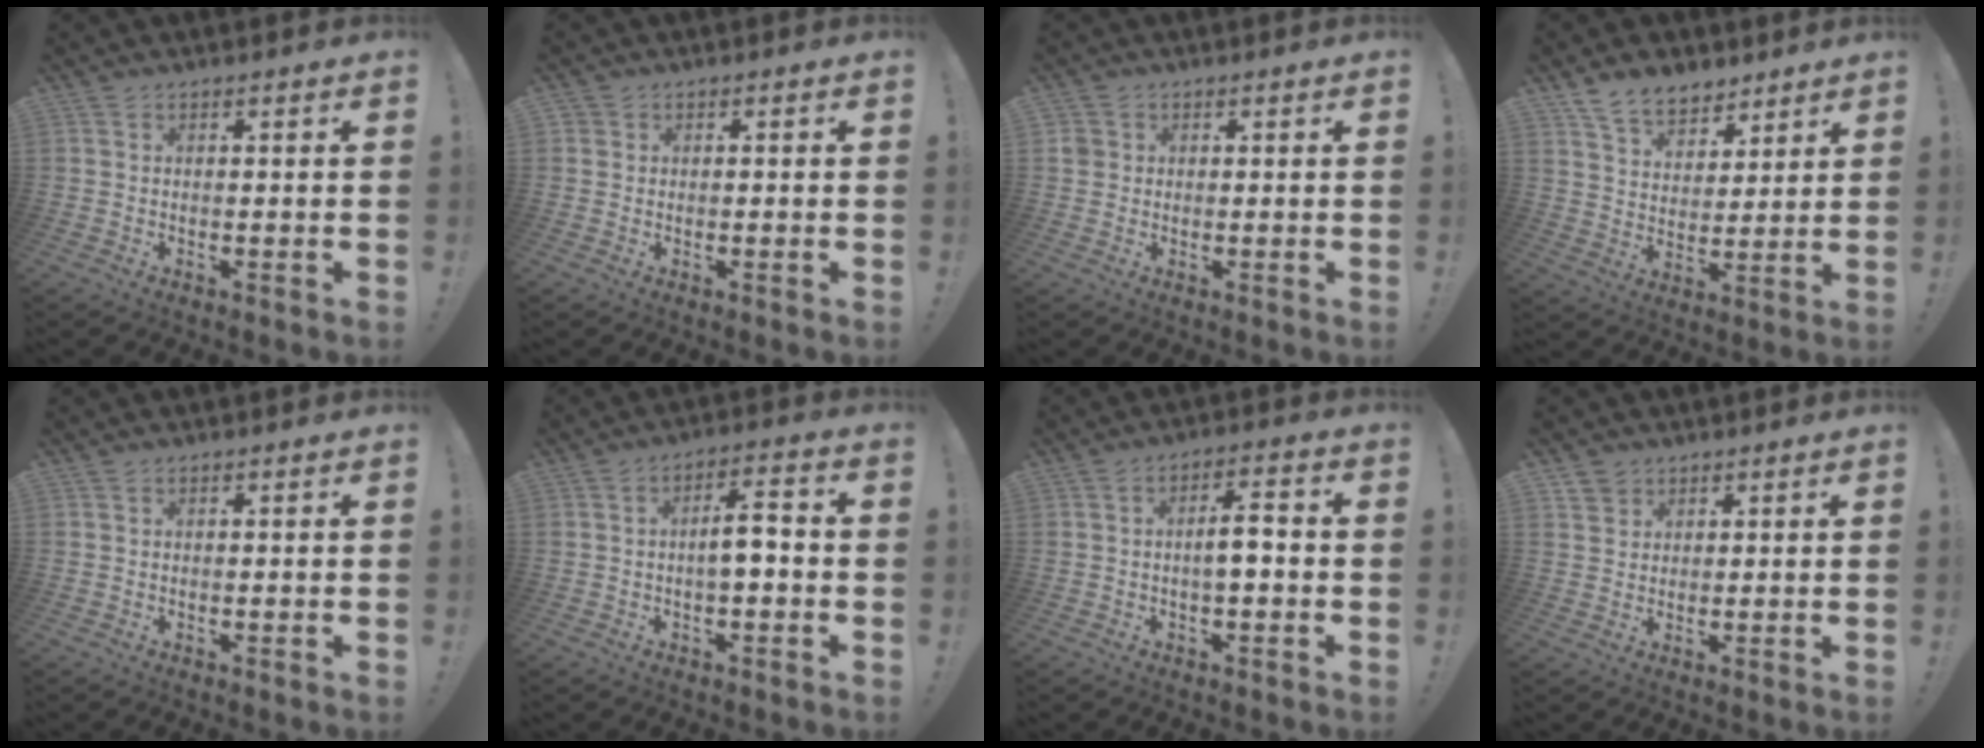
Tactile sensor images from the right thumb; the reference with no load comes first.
{"total": 0.8, "force": [0.1, 0.8, 0.2], "torque": [-0.004, 0.000, 0.002]}
{"total": 2.6, "force": [0.6, 2.4, 0.7], "torque": [-0.014, 0.004, 0.013]}
{"total": 10.1, "force": [7.7, 5.8, 3.1], "torque": [-0.061, -0.047, 0.151]}
{"total": 0.0}
{"total": 6.8, "force": [-1.0, 2.2, 6.4], "torque": [-0.093, 0.007, -0.022]}
{"total": 5.8, "force": [-1.1, 1.7, 5.4], "torque": [-0.079, 0.006, -0.023]}
{"total": 3.4, "force": [2.3, 2.5, 0.2], "torque": [-0.003, -0.010, 0.041]}